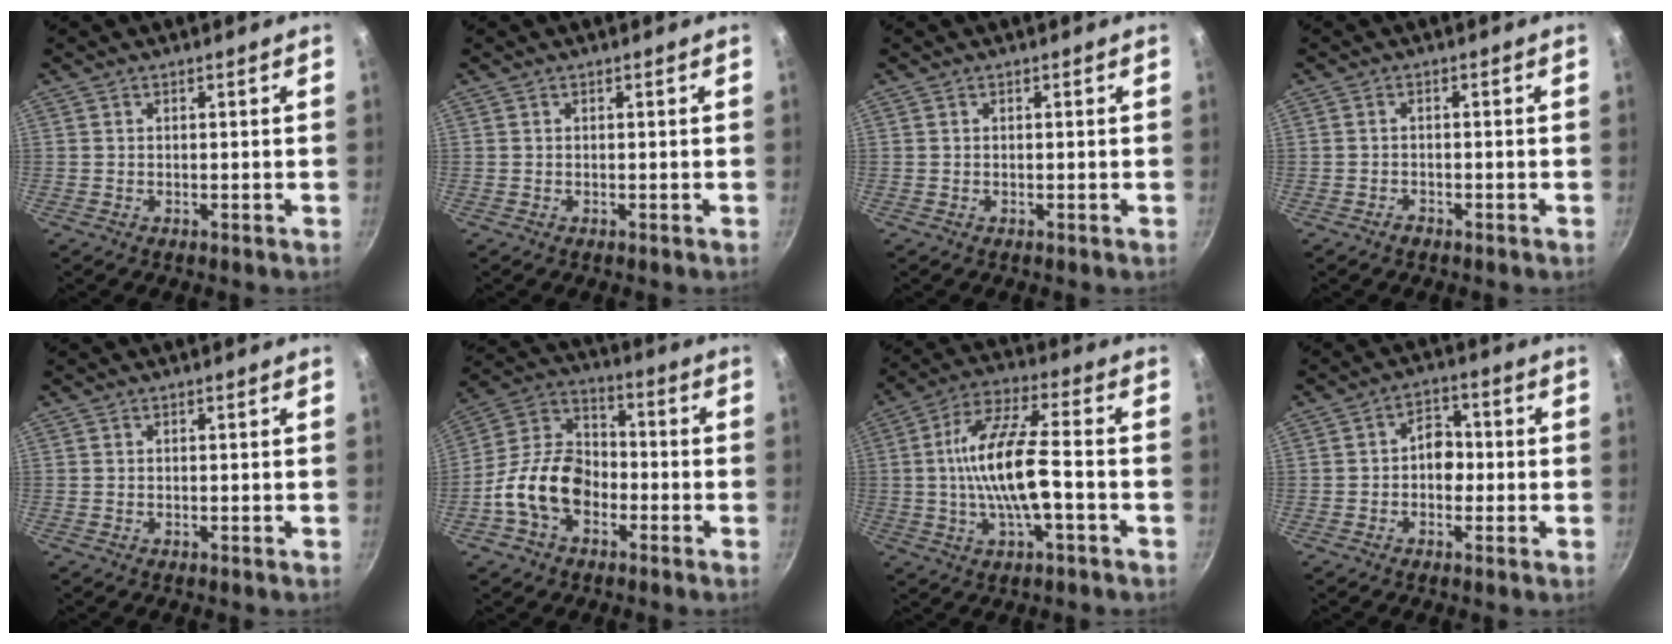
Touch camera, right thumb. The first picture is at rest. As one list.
[{"total": 0.0}, {"total": 0.0}, {"total": 1.3, "force": [-1.0, 0.7, 0.5], "torque": [-0.009, 0.013, -0.019]}, {"total": 0.0}, {"total": 14.3, "force": [-4.7, 9.9, 9.2], "torque": [-0.134, 0.046, -0.104]}, {"total": 14.3, "force": [-2.1, 4.7, 13.4], "torque": [-0.252, 0.029, -0.049]}, {"total": 5.3, "force": [-0.6, 4.0, 3.5], "torque": [-0.018, 0.016, -0.019]}]